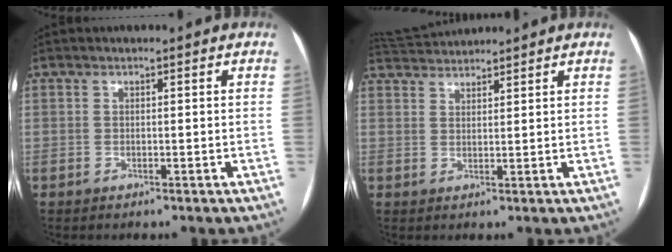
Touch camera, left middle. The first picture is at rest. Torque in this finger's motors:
{"motor_torque": [0.09, -0.32, -0.13, -0.03]}